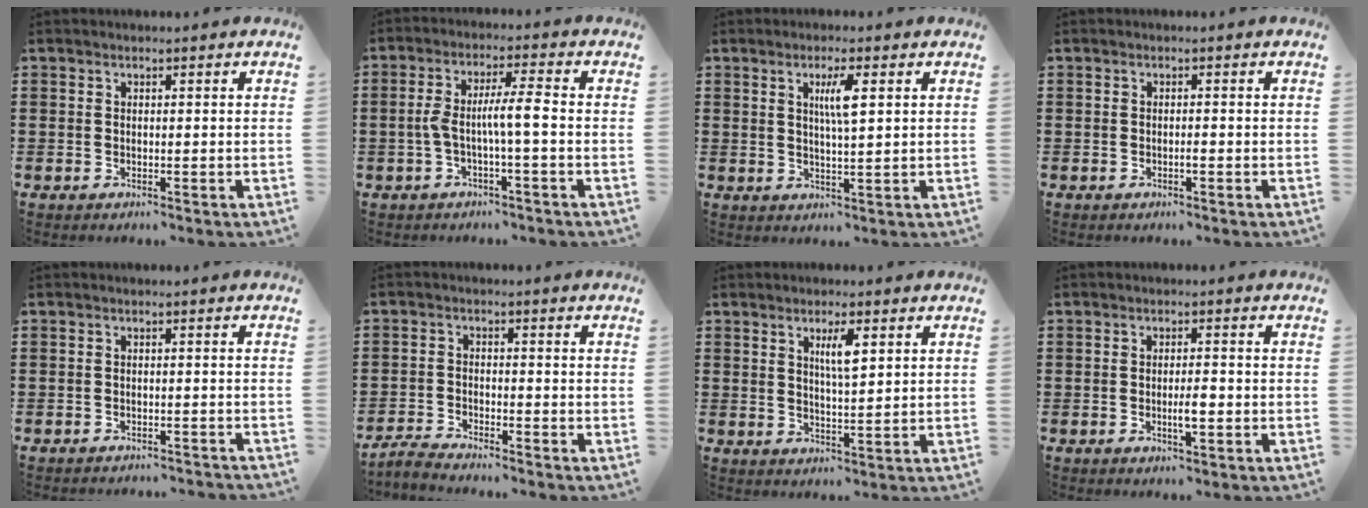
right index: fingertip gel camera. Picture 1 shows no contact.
{"total": 5.6, "force": [-0.9, 0.5, 5.5], "torque": [-0.110, 0.000, -0.024]}
{"total": 4.1, "force": [1.3, 0.5, 3.9], "torque": [-0.080, 0.003, 0.018]}
{"total": 0.8, "force": [-0.4, 0.1, 0.7], "torque": [-0.014, -0.003, -0.006]}
{"total": 1.3, "force": [-1.3, 0.0, 0.2], "torque": [-0.007, 0.001, -0.027]}
{"total": 2.5, "force": [-2.5, 0.0, 0.3], "torque": [-0.017, -0.001, -0.054]}
{"total": 3.9, "force": [1.6, 0.8, 3.5], "torque": [-0.065, 0.001, 0.023]}
{"total": 3.0, "force": [-0.7, 0.7, 2.8], "torque": [-0.050, 0.002, -0.013]}